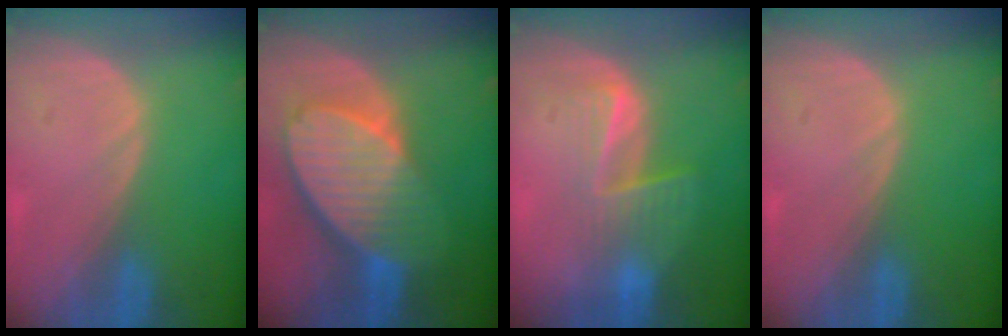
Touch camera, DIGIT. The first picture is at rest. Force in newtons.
{"total": 10.3, "press": 9.0, "slide": 5.0}
{"total": 6.7, "press": 5.5, "slide": 3.8}
{"total": 0.0}